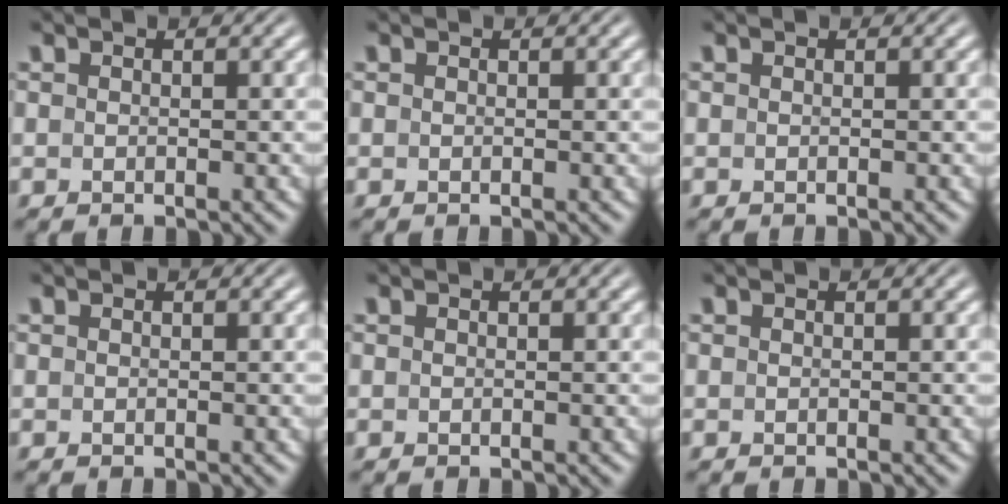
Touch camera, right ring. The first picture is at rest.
{"total": 0.0}
{"total": 0.0}
{"total": 0.0}
{"total": 0.0}
{"total": 0.0}